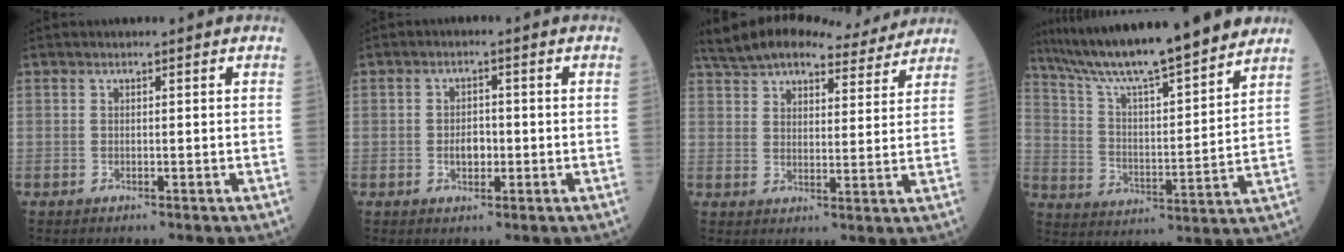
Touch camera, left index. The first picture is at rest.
{"total": 2.9, "force": [-0.6, 1.7, 2.2], "torque": [-0.038, 0.002, -0.010]}
{"total": 17.2, "force": [15.3, 4.4, 6.7], "torque": [-0.114, 0.032, 0.216]}
{"total": 19.8, "force": [17.1, 0.9, 10.0], "torque": [-0.167, 0.006, 0.273]}